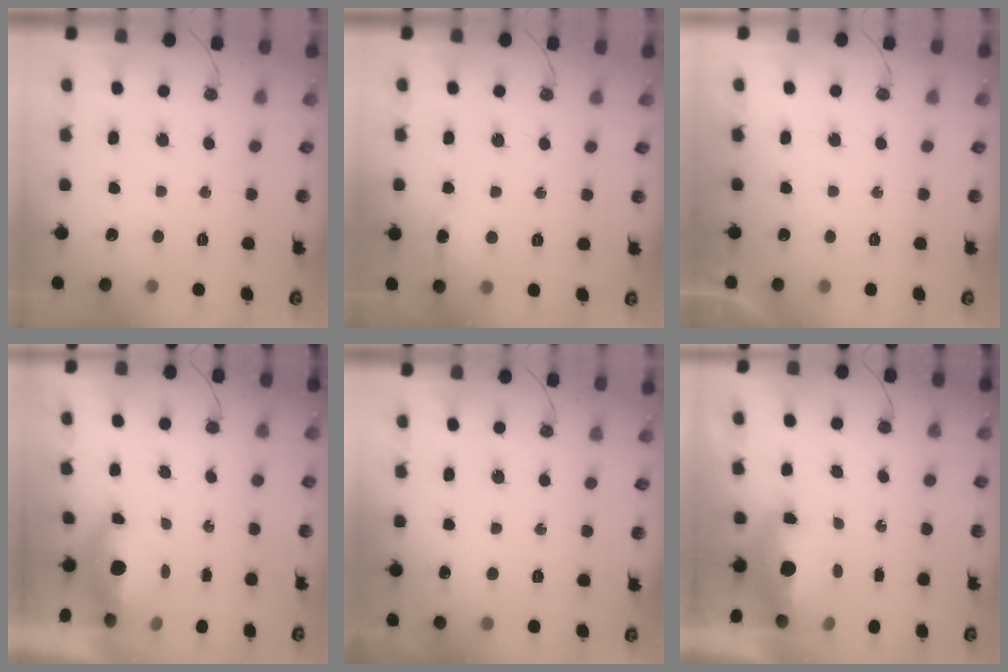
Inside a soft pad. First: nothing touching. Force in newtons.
{"total": 8.7, "press": 8.7, "slide": 0.2}
{"total": 0.0}
{"total": 5.1, "press": 4.9, "slide": 1.4}
{"total": 3.4, "press": 3.4, "slide": 0.3}
{"total": 8.2, "press": 8.2, "slide": 1.0}